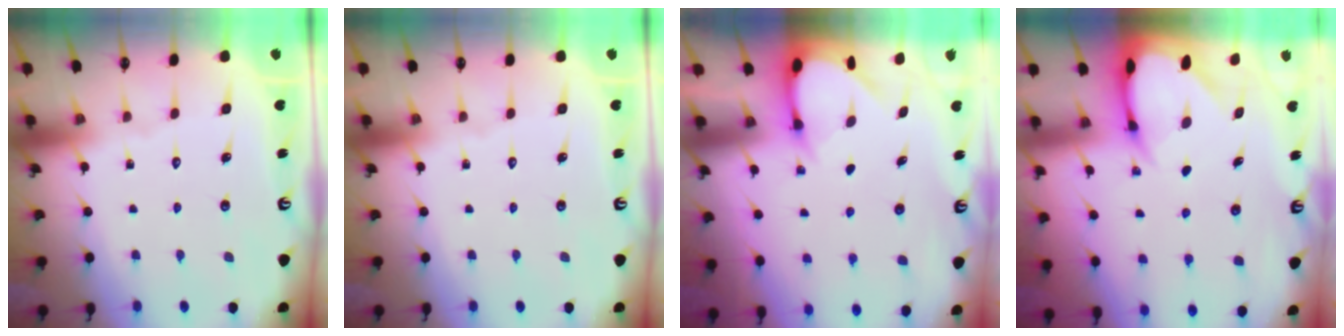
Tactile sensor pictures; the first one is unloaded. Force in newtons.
{"total": 0.0}
{"total": 3.5, "press": 3.5, "slide": 0.3}
{"total": 4.9, "press": 4.8, "slide": 0.7}